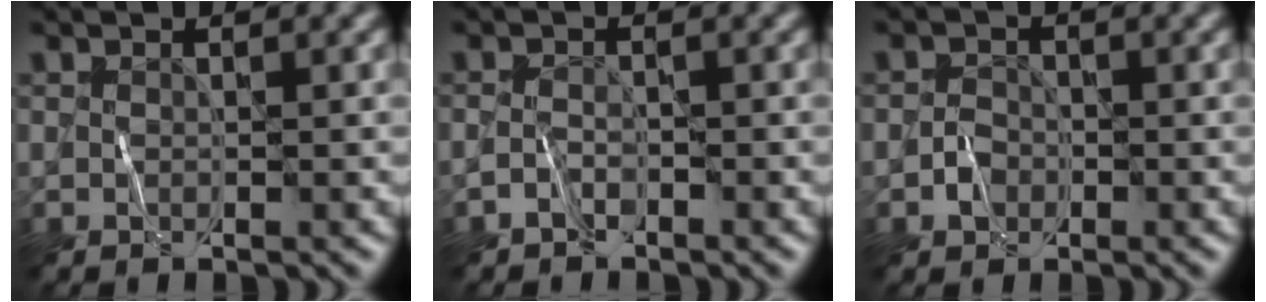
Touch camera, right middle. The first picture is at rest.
{"total": 1.2, "force": [-1.1, 0.5, 0.4], "torque": [-0.008, 0.009, -0.023]}
{"total": 1.4, "force": [-0.7, 1.1, 0.5], "torque": [-0.006, 0.007, -0.016]}